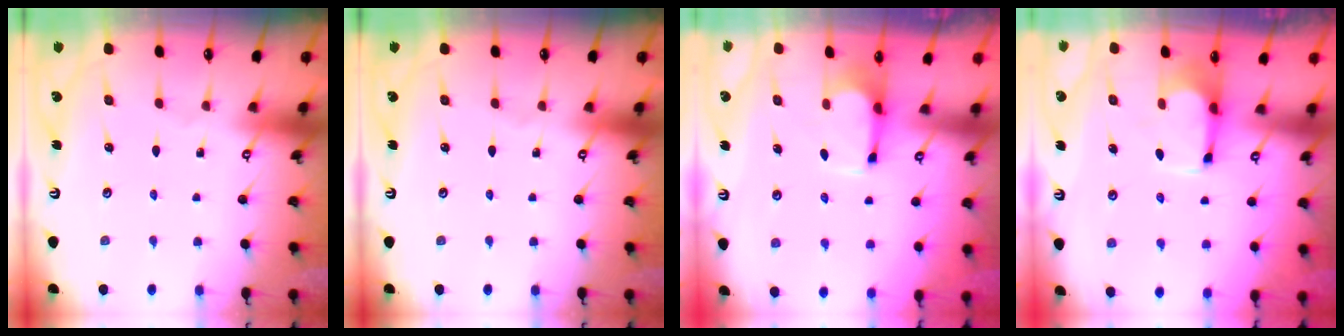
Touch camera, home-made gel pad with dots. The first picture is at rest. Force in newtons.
{"total": 0.0}
{"total": 2.8, "press": 2.7, "slide": 0.7}
{"total": 2.6, "press": 2.4, "slide": 1.1}